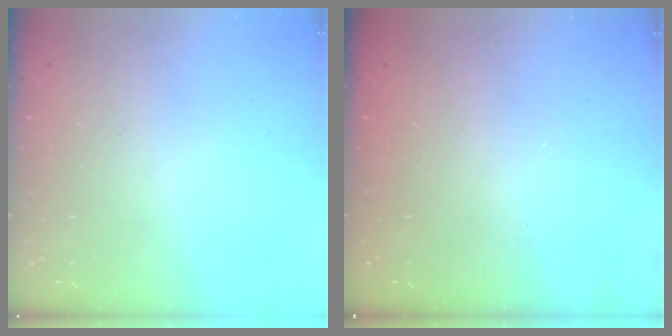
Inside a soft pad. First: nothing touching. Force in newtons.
{"total": 2.5, "press": 2.4, "slide": 0.8}